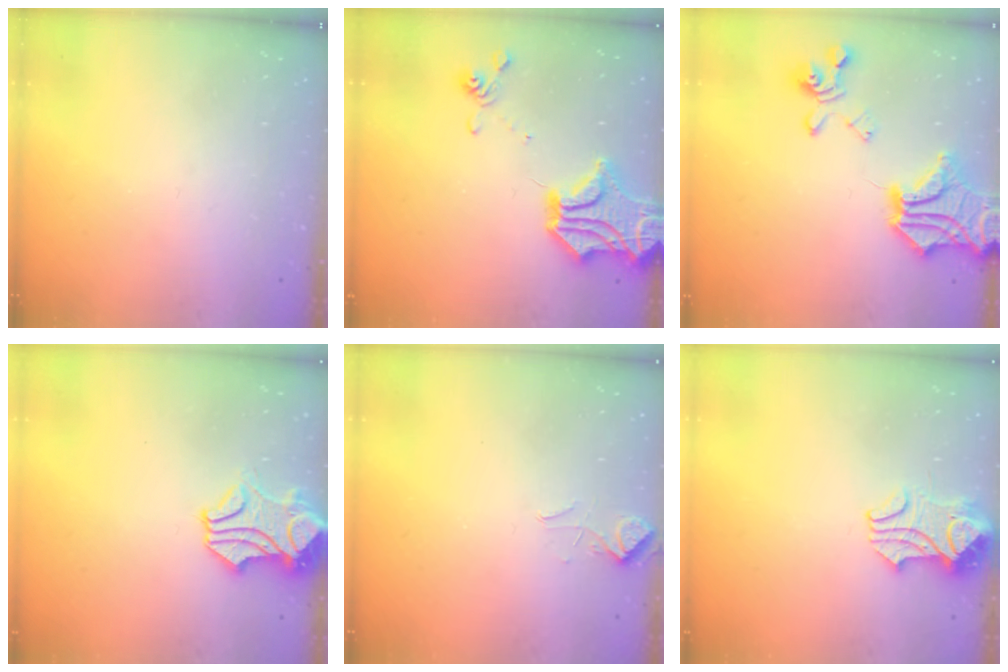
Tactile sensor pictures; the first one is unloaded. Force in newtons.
{"total": 6.3, "press": 5.7, "slide": 2.7}
{"total": 15.1, "press": 14.6, "slide": 3.5}
{"total": 2.0, "press": 1.6, "slide": 1.2}
{"total": 2.2, "press": 2.1, "slide": 0.7}
{"total": 2.2, "press": 2.1, "slide": 0.5}